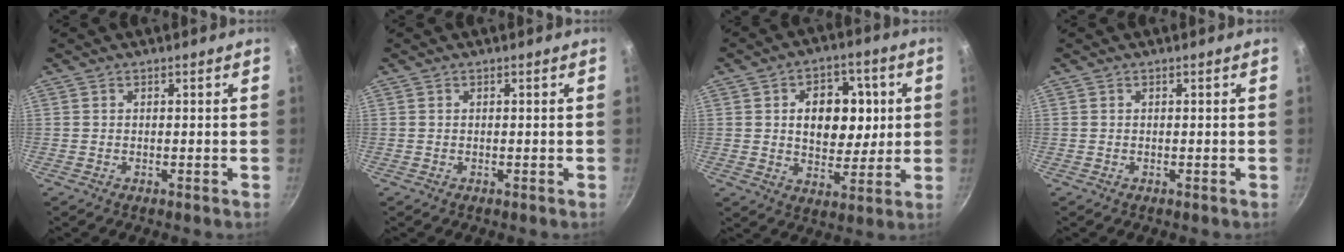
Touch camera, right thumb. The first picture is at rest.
{"total": 0.0}
{"total": 13.1, "force": [2.2, 9.0, 9.3], "torque": [-0.080, -0.001, 0.035]}
{"total": 0.0}